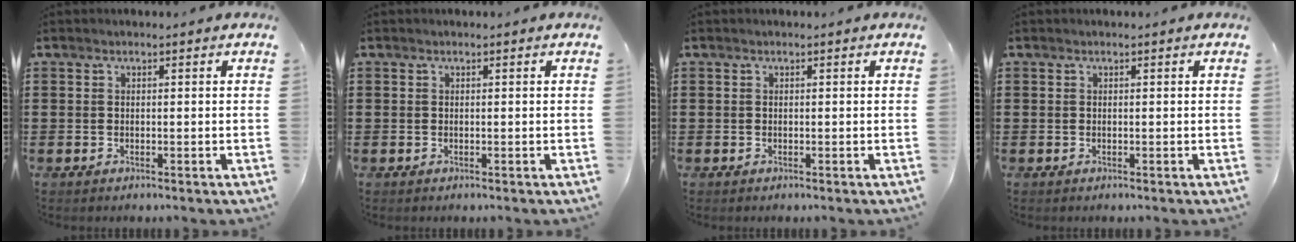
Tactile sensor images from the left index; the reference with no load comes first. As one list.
[{"total": 0.0}, {"total": 0.0}, {"total": 0.0}]